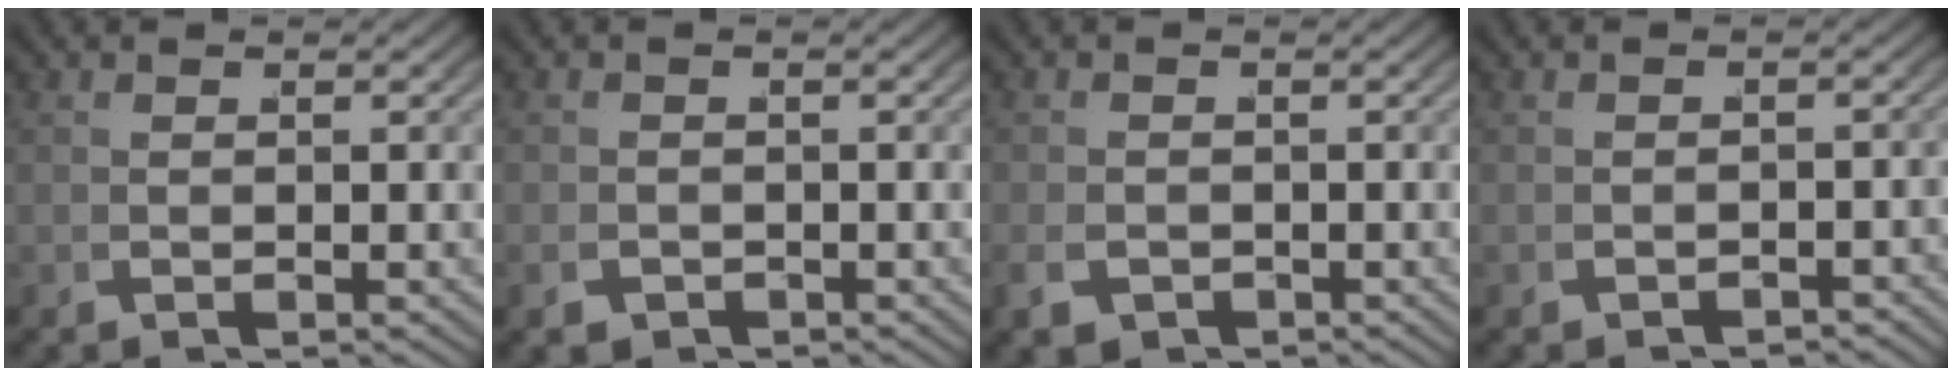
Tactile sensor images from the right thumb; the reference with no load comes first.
{"total": 1.4, "force": [-1.1, 0.9, 0.2], "torque": [-0.005, -0.005, -0.017]}
{"total": 2.3, "force": [-1.4, 1.6, 0.8], "torque": [-0.020, -0.010, -0.020]}
{"total": 1.7, "force": [-1.7, 0.0, 0.1], "torque": [0.004, -0.002, -0.027]}